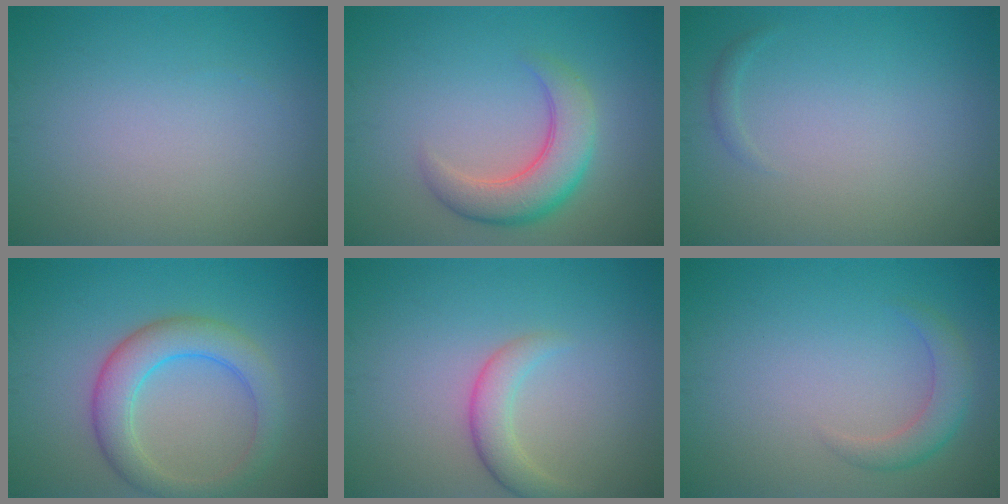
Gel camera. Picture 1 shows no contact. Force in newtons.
{"total": 4.9, "press": 4.9, "slide": 0.2}
{"total": 0.5, "press": 0.5, "slide": 0.0}
{"total": 4.9, "press": 4.9, "slide": 0.3}
{"total": 2.6, "press": 2.6, "slide": 0.2}
{"total": 2.4, "press": 2.4, "slide": 0.1}